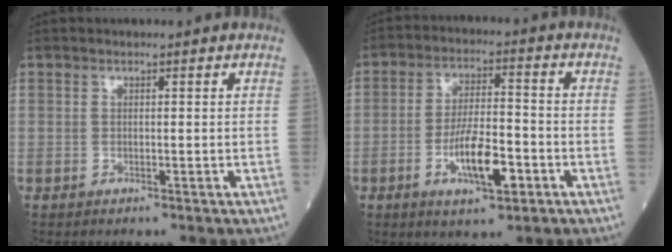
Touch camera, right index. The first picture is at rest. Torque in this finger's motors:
{"motor_torque": [0.52, 0.02, 0.19, 0.12]}